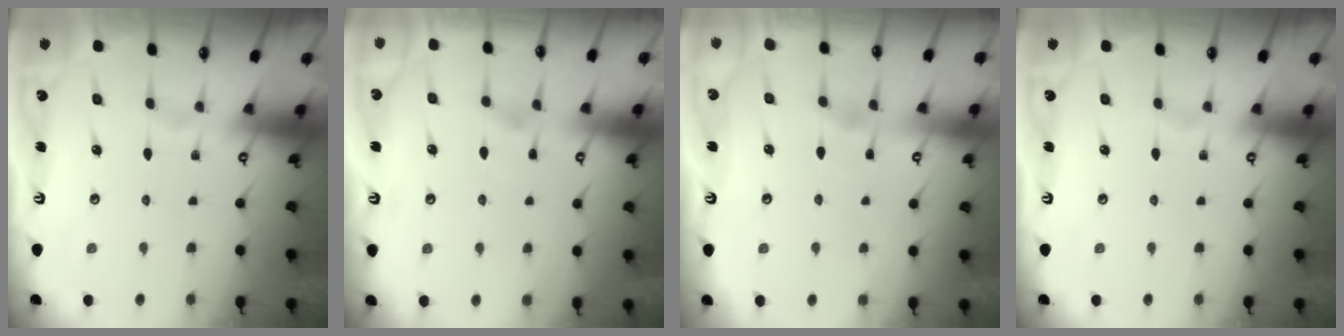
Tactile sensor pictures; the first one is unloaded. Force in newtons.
{"total": 2.2, "press": 2.2, "slide": 0.5}
{"total": 2.4, "press": 2.4, "slide": 0.4}
{"total": 0.0}